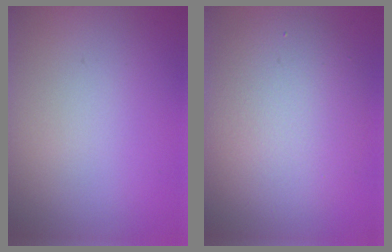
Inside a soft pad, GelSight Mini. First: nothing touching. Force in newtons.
{"total": 7.1, "press": 7.1, "slide": 0.3}